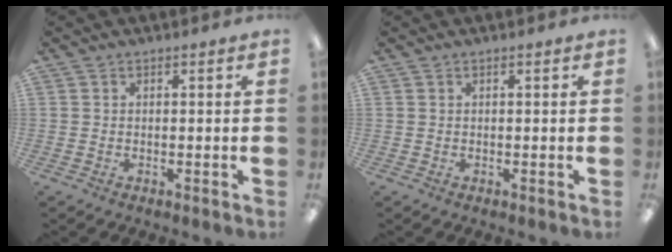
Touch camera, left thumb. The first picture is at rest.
{"total": 0.0}